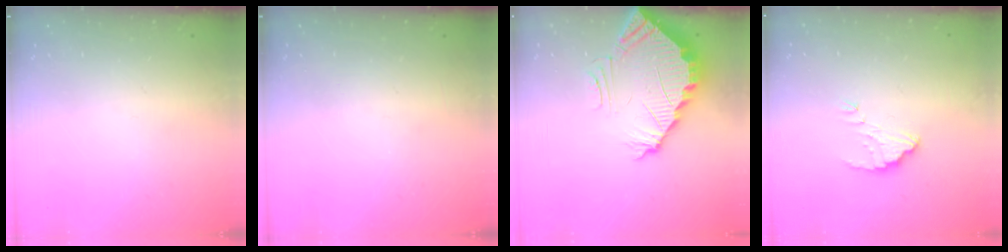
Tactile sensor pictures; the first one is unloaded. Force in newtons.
{"total": 0.0}
{"total": 3.7, "press": 3.7, "slide": 0.1}
{"total": 3.1, "press": 3.0, "slide": 0.2}